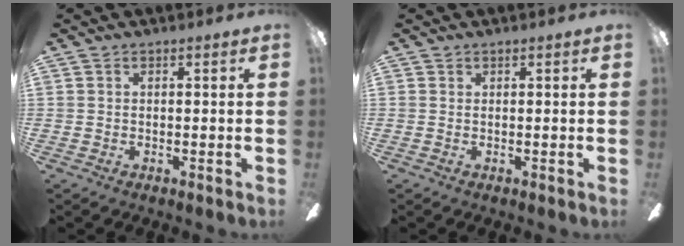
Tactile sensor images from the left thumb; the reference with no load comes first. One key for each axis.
{"total": 0.0}